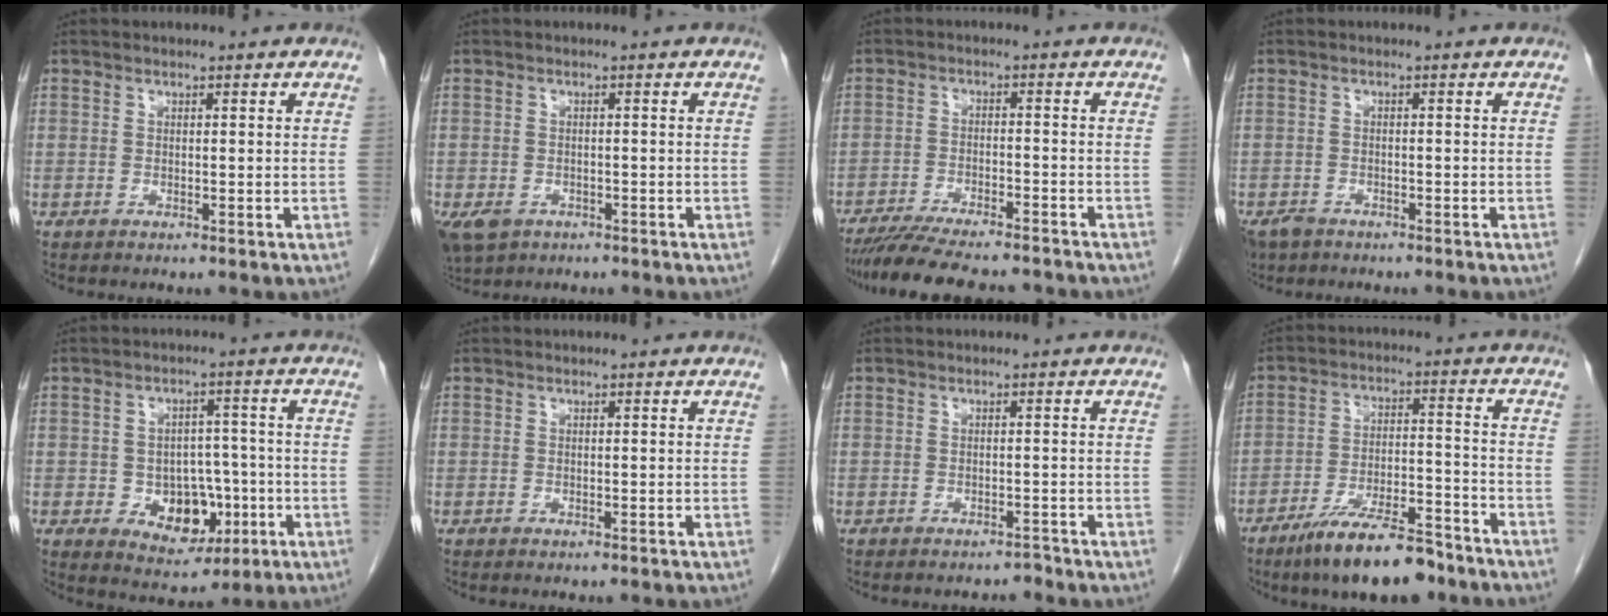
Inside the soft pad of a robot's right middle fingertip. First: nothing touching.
{"total": 6.8, "force": [-3.9, 4.8, 2.8], "torque": [-0.065, -0.007, -0.057]}
{"total": 13.3, "force": [-11.9, 1.6, 5.8], "torque": [-0.094, -0.012, -0.176]}
{"total": 3.9, "force": [-2.9, 2.3, 1.4], "torque": [-0.029, -0.003, -0.048]}
{"total": 7.8, "force": [-2.1, 5.1, 5.5], "torque": [-0.078, 0.009, -0.021]}
{"total": 0.0}
{"total": 1.1, "force": [-1.1, -0.3, -0.1], "torque": [0.006, -0.002, -0.014]}
{"total": 11.8, "force": [-9.2, 2.2, 7.2], "torque": [-0.121, -0.005, -0.158]}